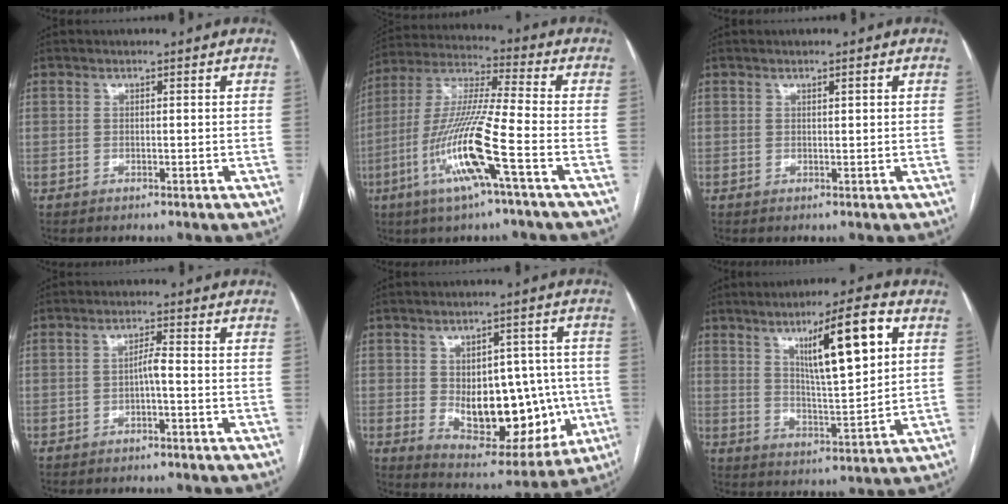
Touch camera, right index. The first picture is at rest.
{"total": 15.1, "force": [-5.7, -0.2, 14.0], "torque": [-0.290, -0.010, -0.114]}
{"total": 0.7, "force": [0.4, 0.0, 0.6], "torque": [-0.010, 0.001, 0.006]}
{"total": 2.1, "force": [-0.7, 0.1, 2.0], "torque": [-0.032, 0.004, -0.014]}
{"total": 17.1, "force": [-1.6, 9.3, 14.2], "torque": [-0.202, 0.012, 0.004]}
{"total": 13.0, "force": [5.3, 1.5, 11.8], "torque": [-0.191, 0.000, 0.088]}